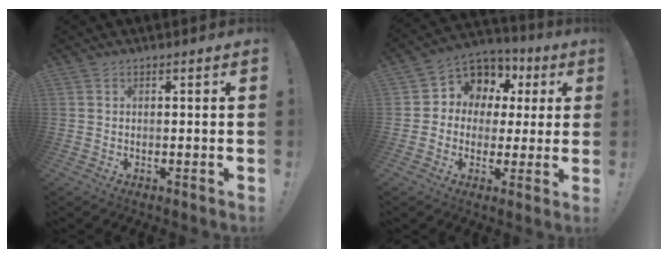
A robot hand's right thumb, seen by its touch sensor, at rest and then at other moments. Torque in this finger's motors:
{"motor_torque": [0.10, 0.46, 0.13, -0.04, 0.09]}